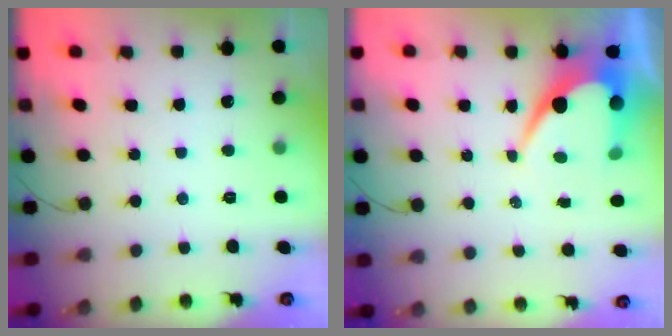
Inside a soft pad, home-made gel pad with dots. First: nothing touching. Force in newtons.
{"total": 10.2, "press": 10.2, "slide": 0.8}